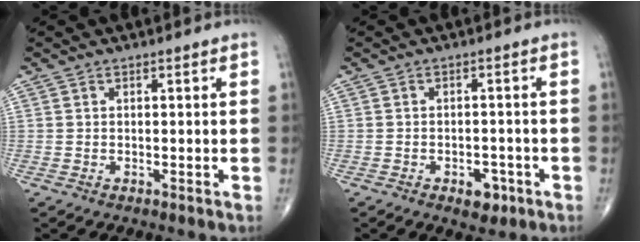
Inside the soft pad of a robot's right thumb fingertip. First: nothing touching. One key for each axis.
{"total": 3.9, "fx": -2.0, "fy": 2.3, "fz": 2.5, "tx": -0.016, "ty": 0.010, "tz": -0.023}